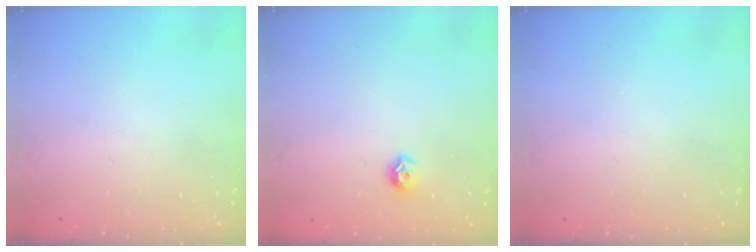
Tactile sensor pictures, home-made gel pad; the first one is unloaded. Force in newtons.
{"total": 6.8, "press": 6.7, "slide": 1.0}
{"total": 0.0}